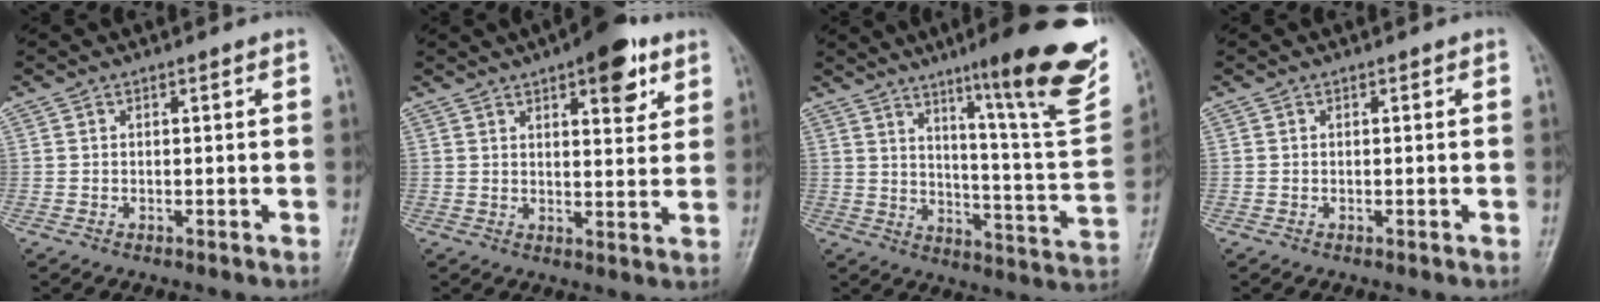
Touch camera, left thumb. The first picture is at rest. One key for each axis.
{"total": 10.0, "fx": 5.5, "fy": 3.8, "fz": 7.4, "tx": -0.076, "ty": -0.022, "tz": 0.071}
{"total": 23.7, "fx": 14.2, "fy": 2.7, "fz": 18.8, "tx": -0.233, "ty": -0.070, "tz": 0.206}
{"total": 0.0}